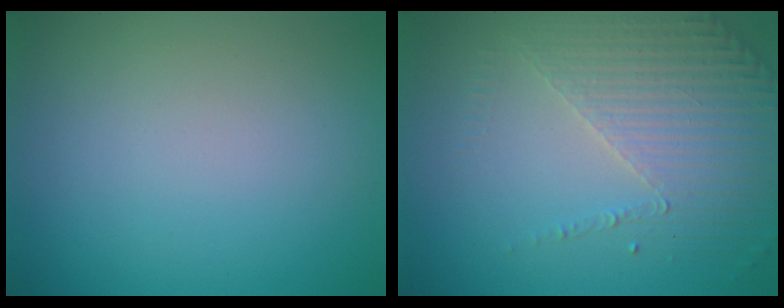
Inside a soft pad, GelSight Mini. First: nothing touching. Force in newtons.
{"total": 4.2, "press": 3.1, "slide": 2.9}